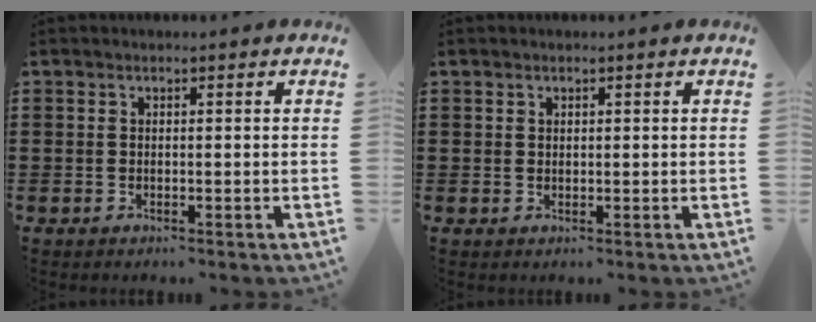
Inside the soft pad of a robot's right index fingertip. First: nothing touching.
{"total": 0.7, "force": [0.5, 0.5, 0.1], "torque": [-0.004, 0.003, 0.010]}